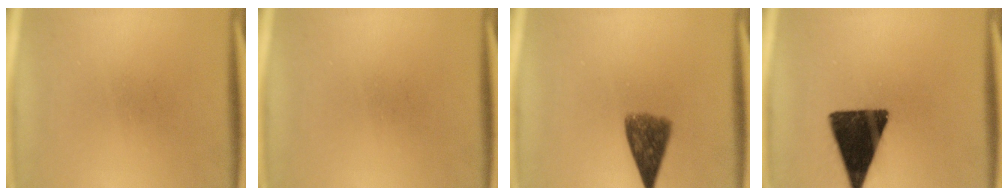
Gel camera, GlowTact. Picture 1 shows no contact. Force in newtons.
{"total": 0.0}
{"total": 6.6}
{"total": 15.9}